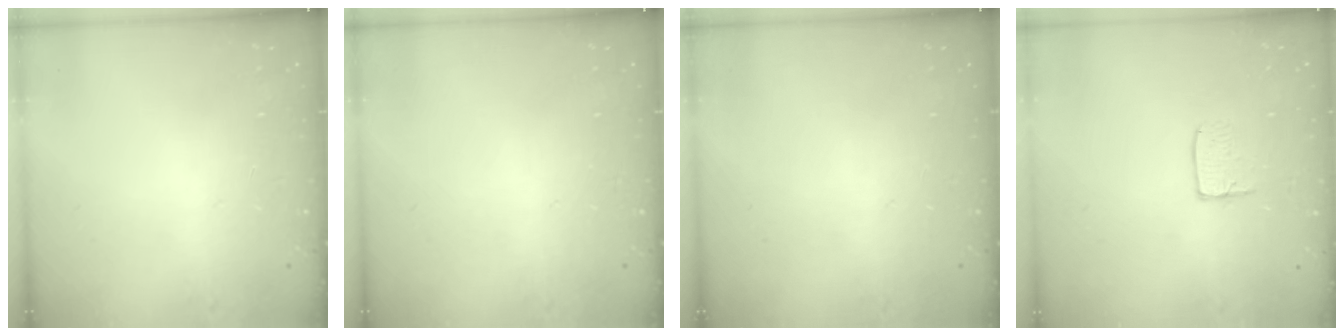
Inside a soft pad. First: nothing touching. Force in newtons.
{"total": 0.0}
{"total": 0.0}
{"total": 4.7, "press": 4.7, "slide": 0.4}